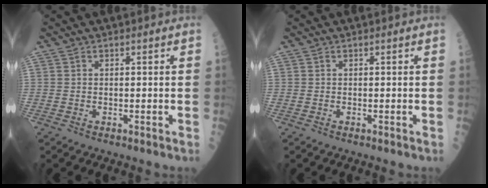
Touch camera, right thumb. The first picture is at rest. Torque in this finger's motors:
{"motor_torque": [0.22, 0.04, 0.28, 0.31, 0.00]}